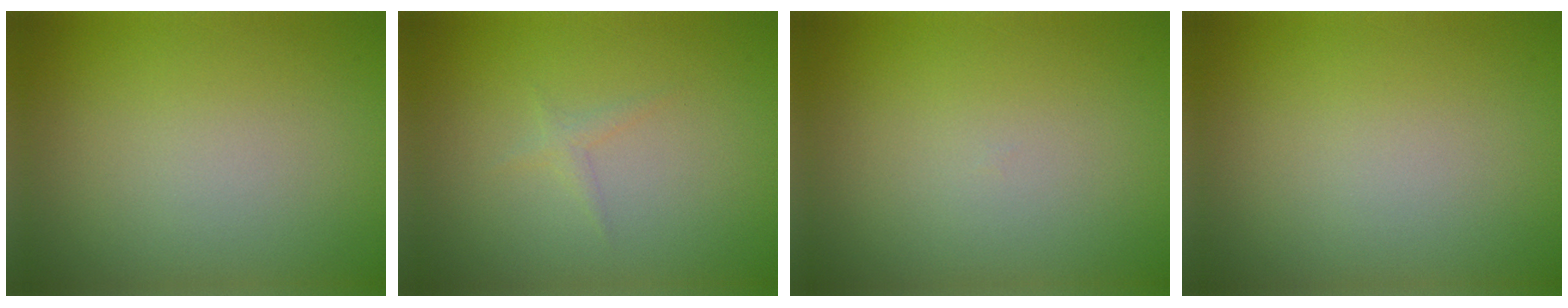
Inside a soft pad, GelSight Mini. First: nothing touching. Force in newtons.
{"total": 0.7, "press": 0.7, "slide": 0.0}
{"total": 0.0}
{"total": 0.0}